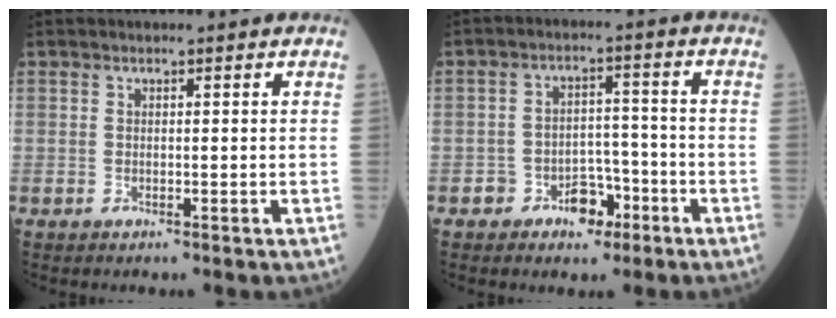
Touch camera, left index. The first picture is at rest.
{"total": 5.3, "force": [-3.1, 3.5, 2.7], "torque": [-0.041, 0.018, -0.047]}